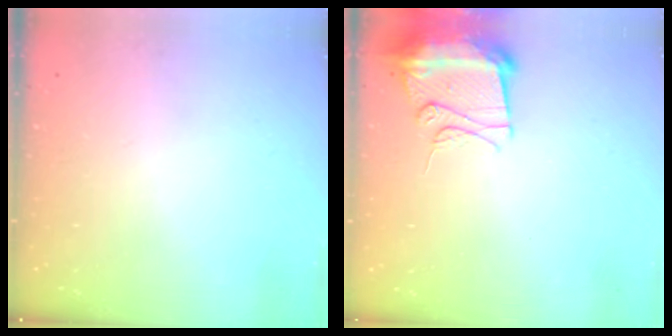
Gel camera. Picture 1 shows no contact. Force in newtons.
{"total": 10.8, "press": 10.7, "slide": 1.1}